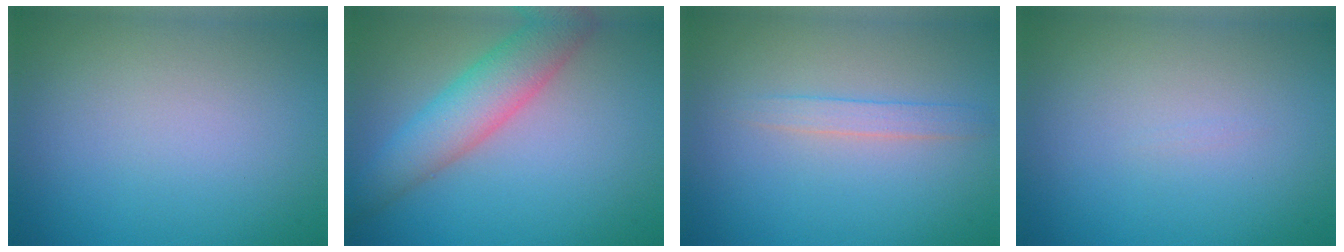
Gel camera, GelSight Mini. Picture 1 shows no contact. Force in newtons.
{"total": 5.3, "press": 5.3, "slide": 0.0}
{"total": 1.5, "press": 1.5, "slide": 0.1}
{"total": 0.0}